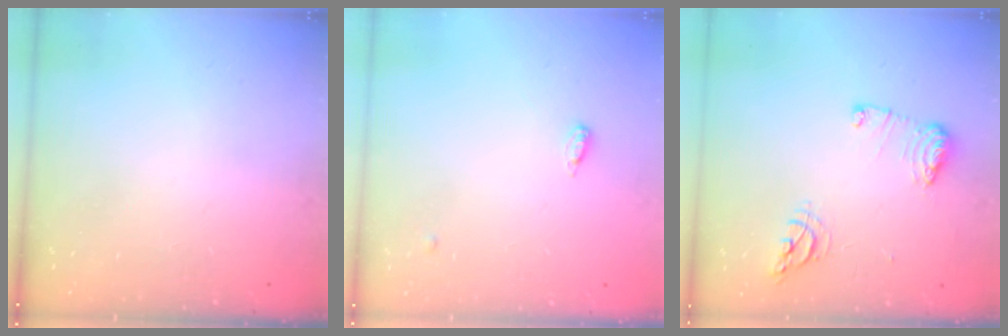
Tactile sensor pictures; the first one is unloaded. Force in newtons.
{"total": 4.0, "press": 3.9, "slide": 0.7}
{"total": 10.5, "press": 10.5, "slide": 1.0}